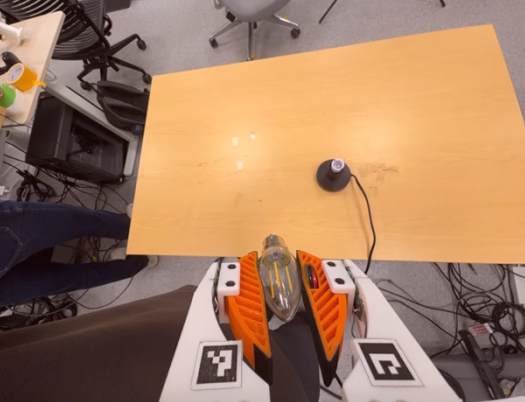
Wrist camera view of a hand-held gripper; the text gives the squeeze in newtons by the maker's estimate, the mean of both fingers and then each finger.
{"total": 12.8, "left": 14.2, "right": 11.4}